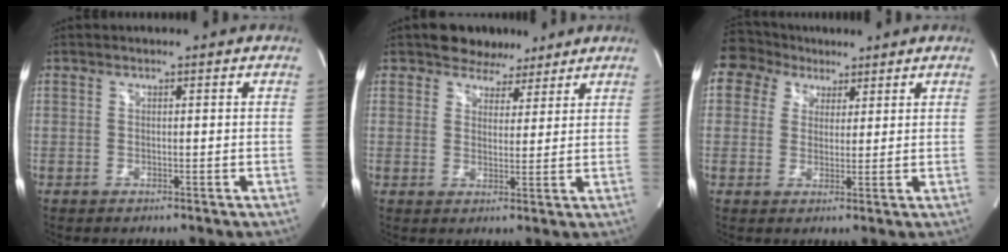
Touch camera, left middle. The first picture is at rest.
{"total": 5.4, "force": [4.3, 3.2, 1.0], "torque": [-0.011, 0.006, 0.066]}
{"total": 7.1, "force": [4.5, 5.4, 0.7], "torque": [-0.024, 0.036, 0.083]}